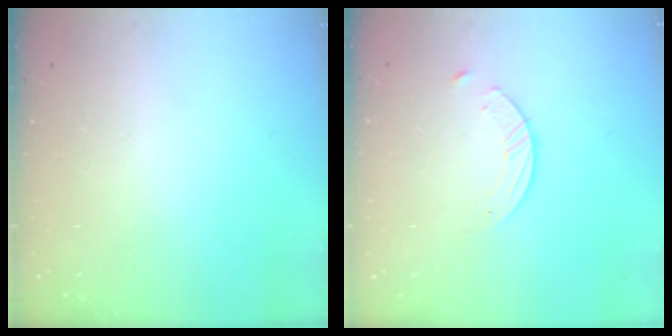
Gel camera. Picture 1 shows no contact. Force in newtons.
{"total": 1.4, "press": 1.4, "slide": 0.2}